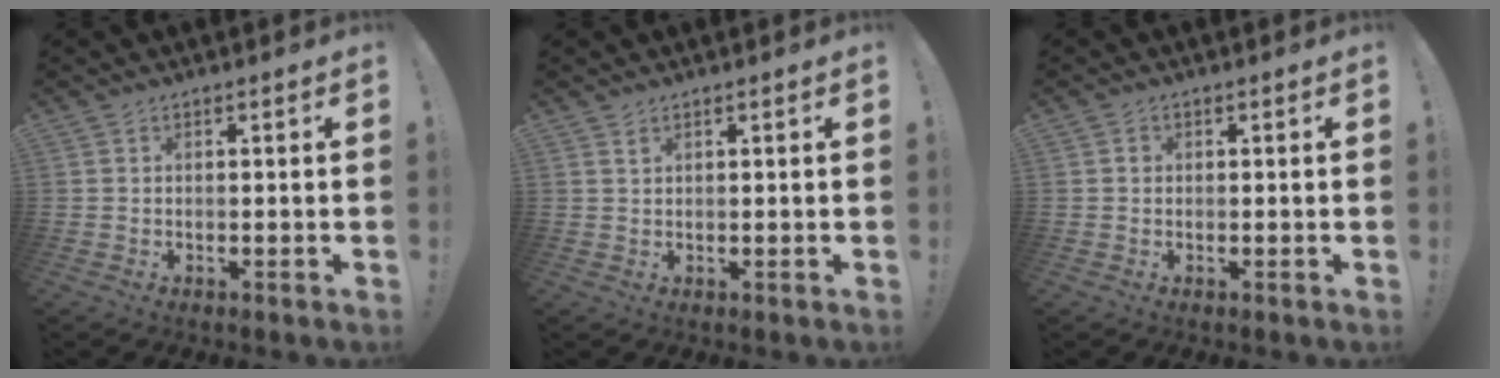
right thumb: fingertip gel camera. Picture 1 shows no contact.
{"total": 0.9, "force": [0.7, 0.3, 0.5], "torque": [-0.008, -0.001, 0.012]}
{"total": 0.9, "force": [0.0, 0.8, 0.3], "torque": [0.001, 0.002, -0.002]}